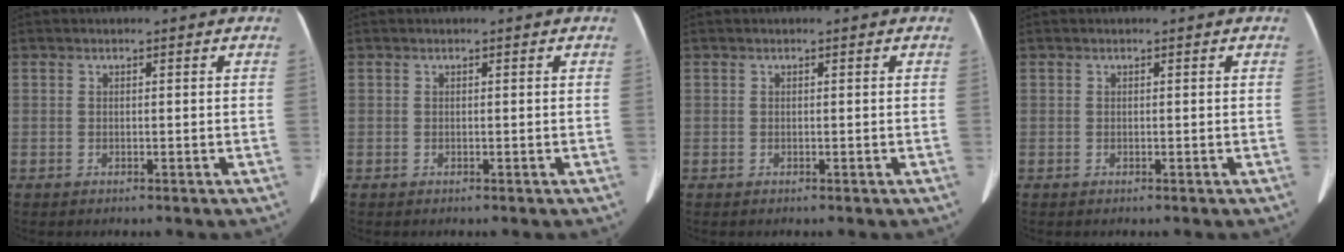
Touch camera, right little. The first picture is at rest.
{"total": 0.0}
{"total": 0.0}
{"total": 0.0}